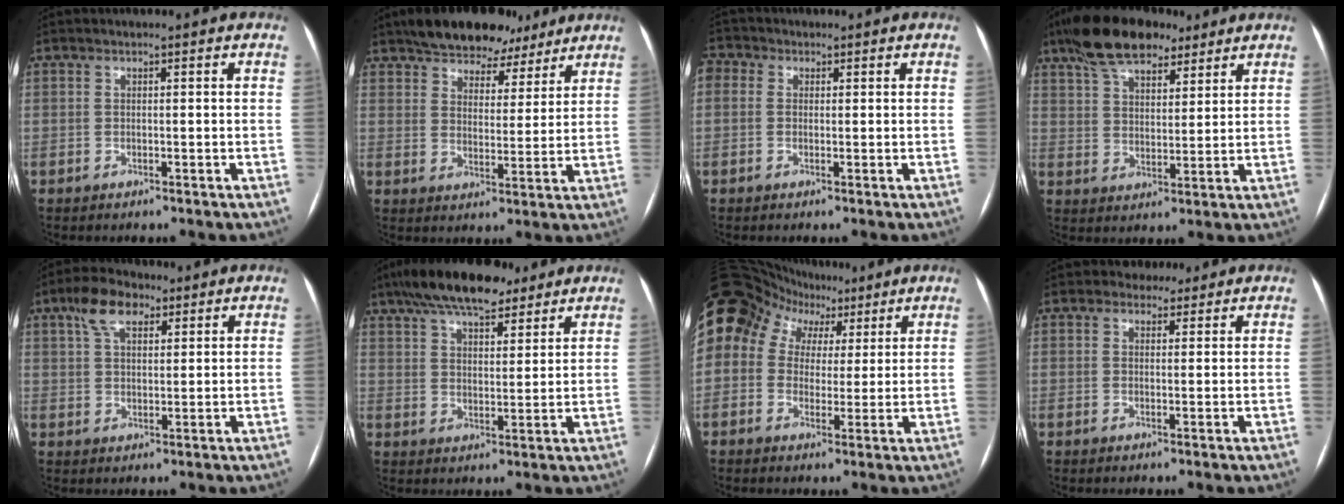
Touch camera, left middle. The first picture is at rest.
{"total": 12.8, "force": [10.2, 6.1, 4.9], "torque": [-0.060, 0.026, 0.151]}
{"total": 1.8, "force": [0.3, 1.5, 1.0], "torque": [-0.037, 0.014, 0.004]}
{"total": 13.0, "force": [9.5, 5.3, 7.2], "torque": [-0.136, 0.032, 0.167]}
{"total": 6.7, "force": [3.9, 3.3, 4.3], "torque": [-0.087, 0.022, 0.072]}
{"total": 15.0, "force": [11.3, 5.0, 8.4], "torque": [-0.153, 0.041, 0.189]}
{"total": 15.9, "force": [7.3, 12.1, 7.2], "torque": [-0.168, 0.086, 0.134]}
{"total": 2.7, "force": [2.2, 1.6, 0.0], "torque": [0.005, 0.008, 0.030]}